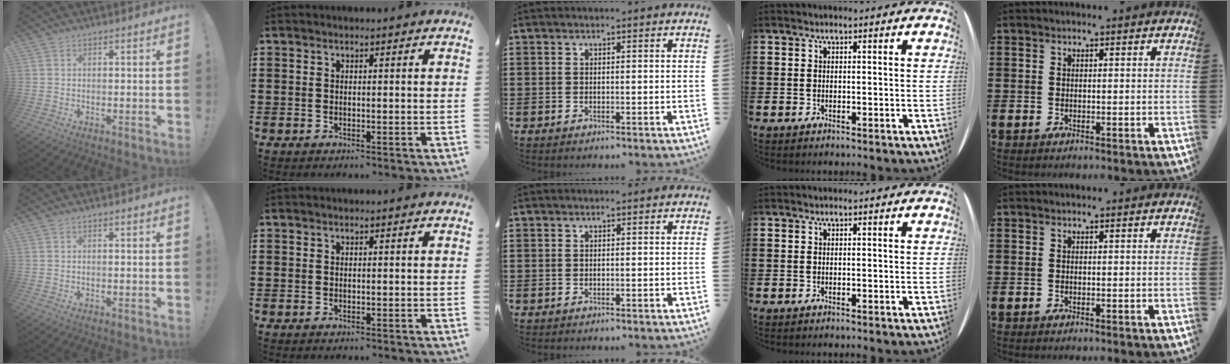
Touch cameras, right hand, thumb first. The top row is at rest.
{}